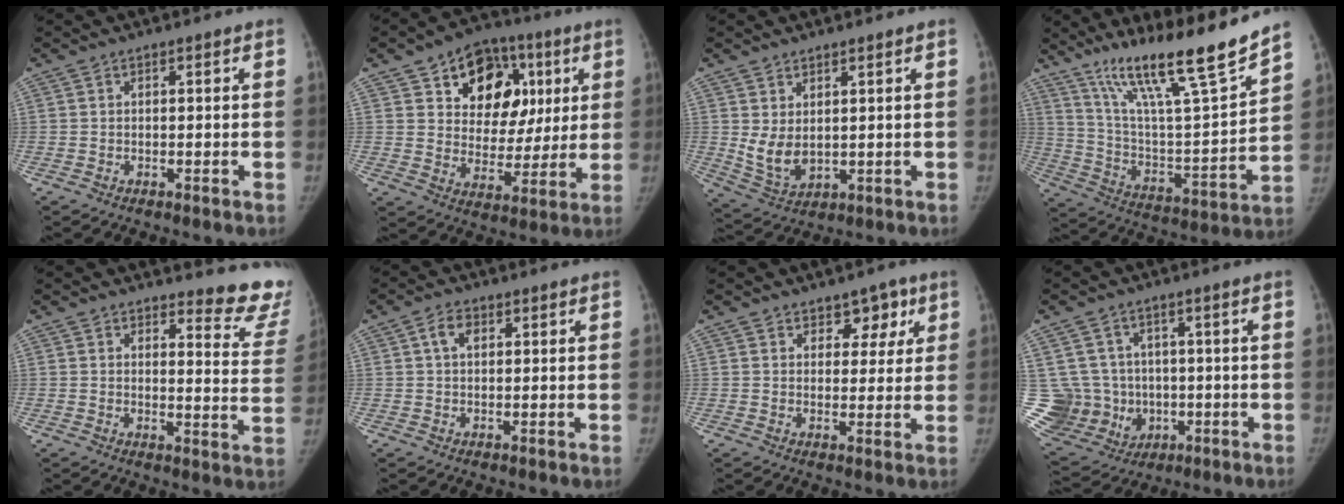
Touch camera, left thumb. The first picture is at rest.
{"total": 18.2, "force": [6.8, 13.0, 10.6], "torque": [-0.097, -0.004, 0.108]}
{"total": 6.4, "force": [1.7, 3.7, 4.9], "torque": [-0.084, -0.022, 0.049]}
{"total": 22.7, "force": [17.1, 1.8, 14.8], "torque": [-0.219, -0.077, 0.300]}
{"total": 12.5, "force": [12.1, 2.8, 2.0], "torque": [0.022, -0.132, 0.108]}
{"total": 3.1, "force": [1.1, 2.0, 2.2], "torque": [-0.037, 0.007, 0.018]}
{"total": 5.2, "force": [3.0, 3.6, 2.3], "torque": [0.009, -0.013, 0.040]}
{"total": 17.0, "force": [-1.1, 15.6, 6.8], "torque": [-0.143, 0.023, 0.013]}